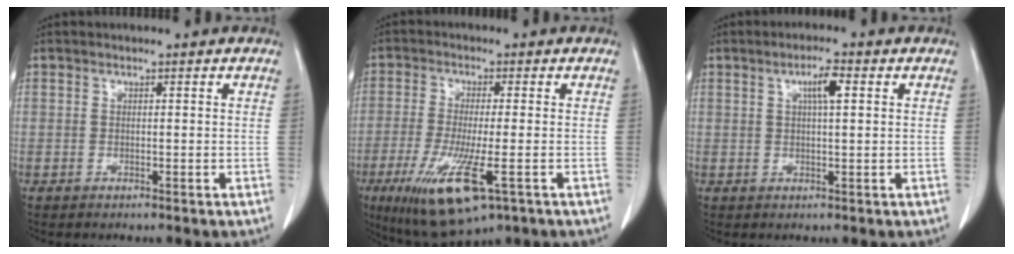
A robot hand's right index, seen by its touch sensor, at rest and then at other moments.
{"total": 12.3, "force": [-5.4, 2.4, 10.8], "torque": [-0.205, -0.038, -0.086]}
{"total": 3.5, "force": [1.2, 0.5, 3.3], "torque": [-0.058, 0.003, 0.019]}